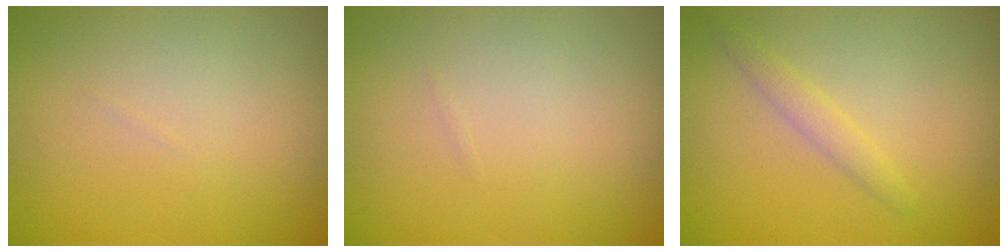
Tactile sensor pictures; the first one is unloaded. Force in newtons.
{"total": 0.0}
{"total": 1.5, "press": 1.5, "slide": 0.1}